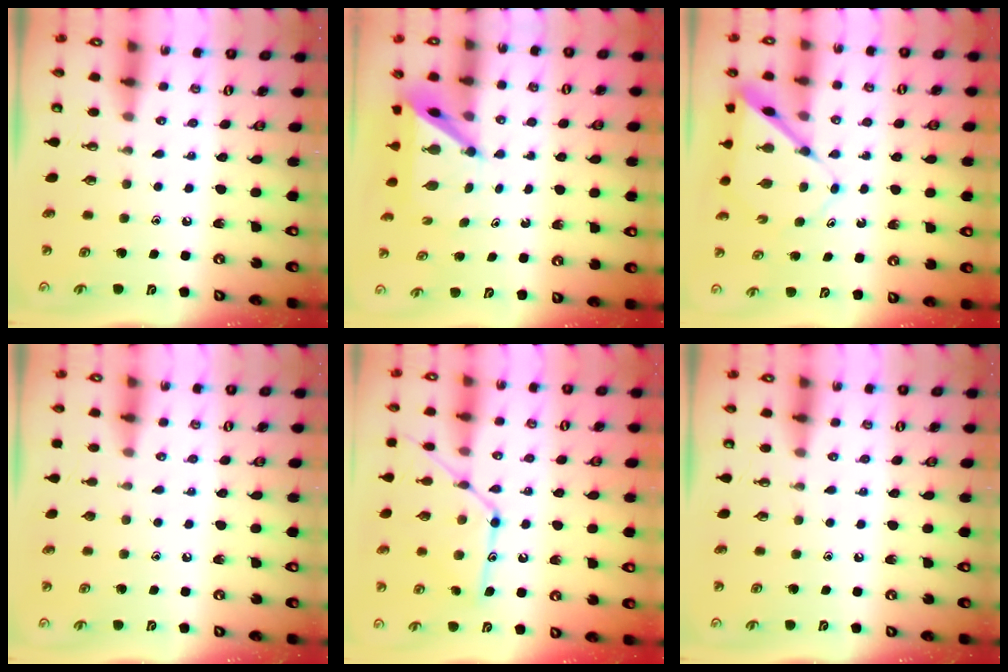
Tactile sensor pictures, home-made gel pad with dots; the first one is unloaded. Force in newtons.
{"total": 6.0, "press": 5.9, "slide": 0.6}
{"total": 7.2, "press": 7.1, "slide": 0.6}
{"total": 0.0}
{"total": 14.8, "press": 14.8, "slide": 1.0}
{"total": 0.0}